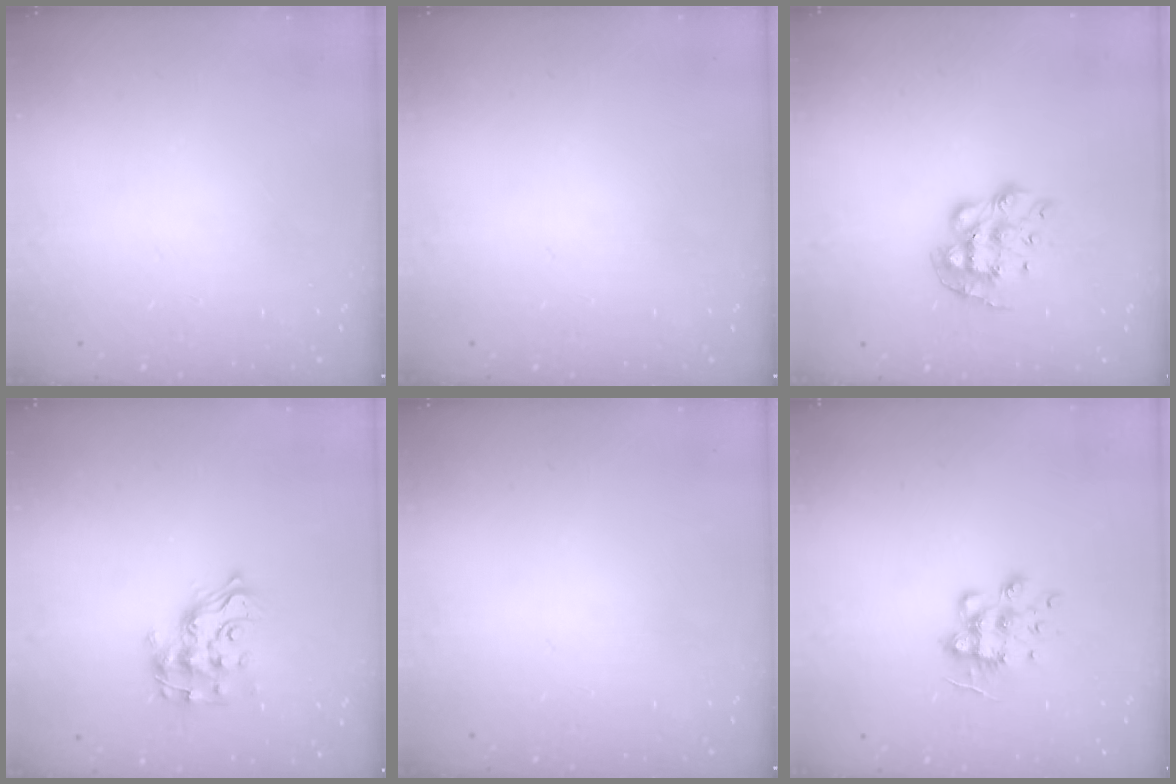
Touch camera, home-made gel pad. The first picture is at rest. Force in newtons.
{"total": 0.0}
{"total": 11.9, "press": 11.9, "slide": 0.8}
{"total": 13.6, "press": 13.6, "slide": 1.0}
{"total": 0.0}
{"total": 9.4, "press": 9.4, "slide": 0.6}